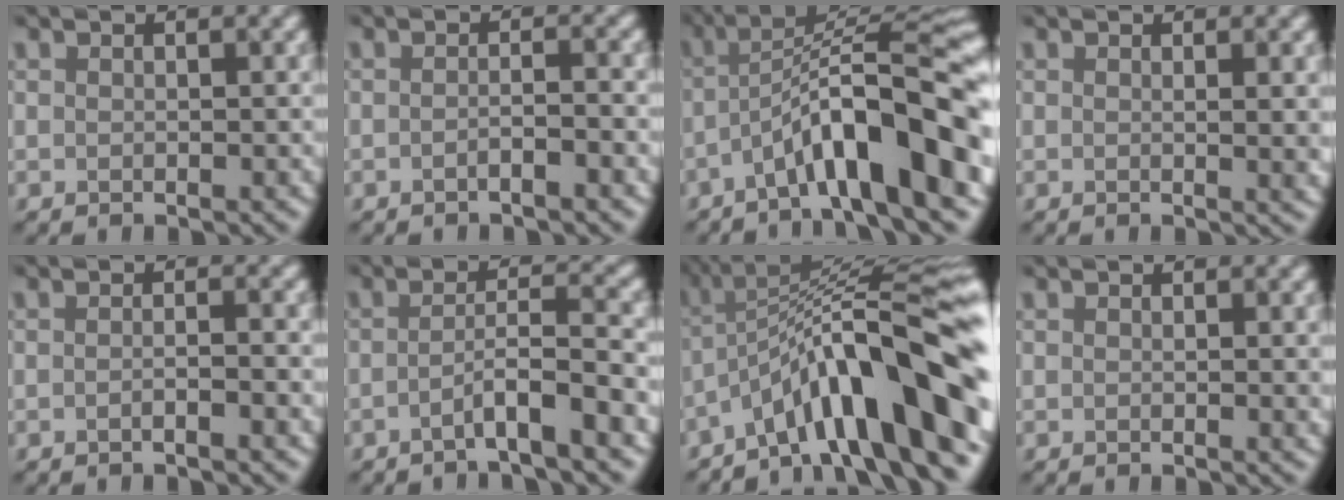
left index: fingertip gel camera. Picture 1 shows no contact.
{"total": 1.6, "force": [-1.3, -0.1, 1.0], "torque": [-0.016, 0.002, -0.016]}
{"total": 11.0, "force": [-4.6, 2.0, 9.7], "torque": [-0.150, 0.021, -0.064]}
{"total": 2.0, "force": [0.3, 0.6, 1.9], "torque": [-0.017, 0.004, 0.012]}
{"total": 1.5, "force": [-1.0, 0.2, 1.2], "torque": [-0.009, -0.005, -0.014]}
{"total": 4.3, "force": [-2.5, 0.0, 3.6], "torque": [-0.058, 0.014, -0.043]}
{"total": 12.0, "force": [-6.0, 1.6, 10.2], "torque": [-0.151, 0.030, -0.083]}
{"total": 0.7, "force": [0.2, 0.1, 0.7], "torque": [-0.006, 0.002, 0.010]}